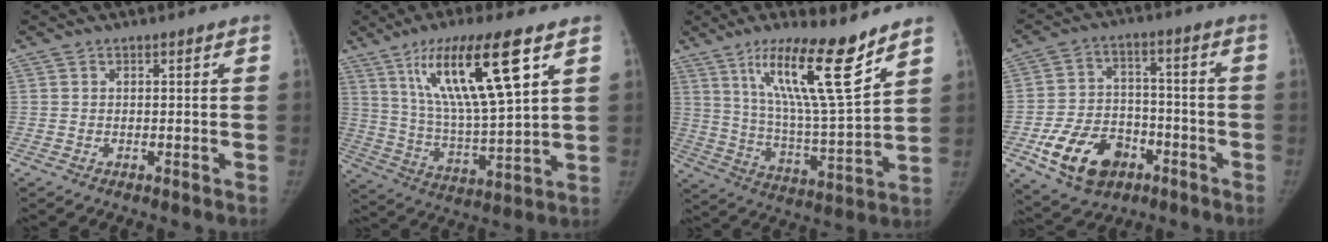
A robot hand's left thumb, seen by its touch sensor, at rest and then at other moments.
{"total": 19.3, "force": [9.1, 3.7, 16.7], "torque": [-0.291, -0.039, 0.166]}
{"total": 18.2, "force": [11.4, 2.4, 14.0], "torque": [-0.222, -0.073, 0.203]}
{"total": 14.4, "force": [-6.7, 9.9, 8.1], "torque": [-0.114, 0.034, -0.106]}